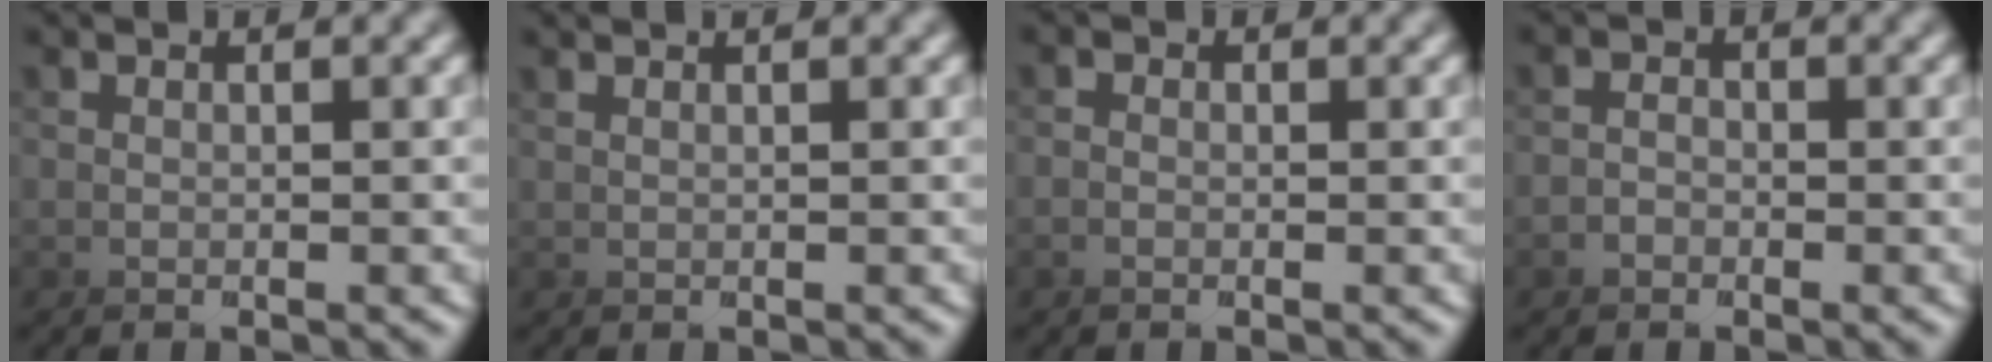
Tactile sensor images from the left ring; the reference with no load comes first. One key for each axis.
{"total": 0.7, "fx": 0.5, "fy": -0.6, "fz": -0.1, "tx": 0.013, "ty": 0.009, "tz": 0.004}
{"total": 1.5, "fx": -1.0, "fy": -0.3, "fz": -1.1, "tx": 0.006, "ty": -0.014, "tz": -0.012}
{"total": 3.2, "fx": -1.5, "fy": -0.3, "fz": -2.8, "tx": 0.016, "ty": -0.018, "tz": -0.022}